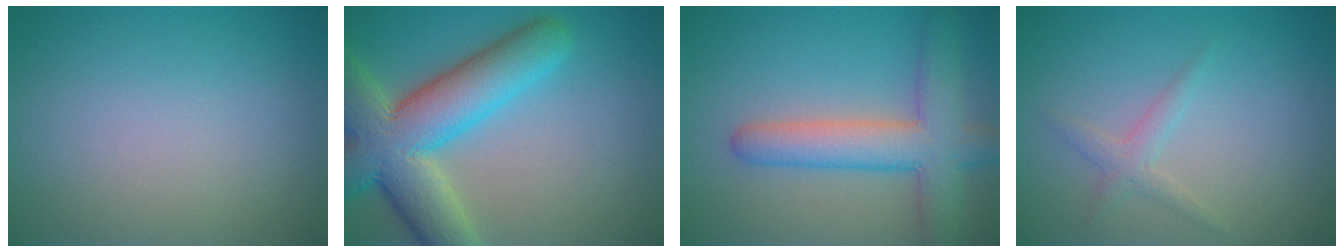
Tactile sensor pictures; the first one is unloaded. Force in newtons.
{"total": 10.9, "press": 10.9, "slide": 0.8}
{"total": 6.3, "press": 6.3, "slide": 0.4}
{"total": 1.6, "press": 1.6, "slide": 0.0}